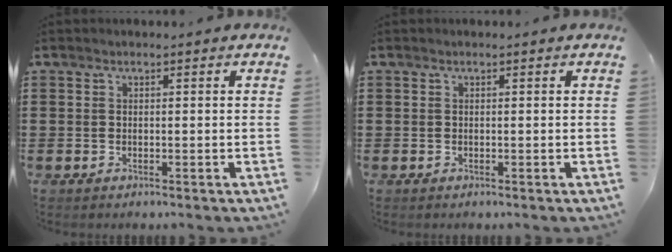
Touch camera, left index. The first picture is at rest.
{"total": 0.0}